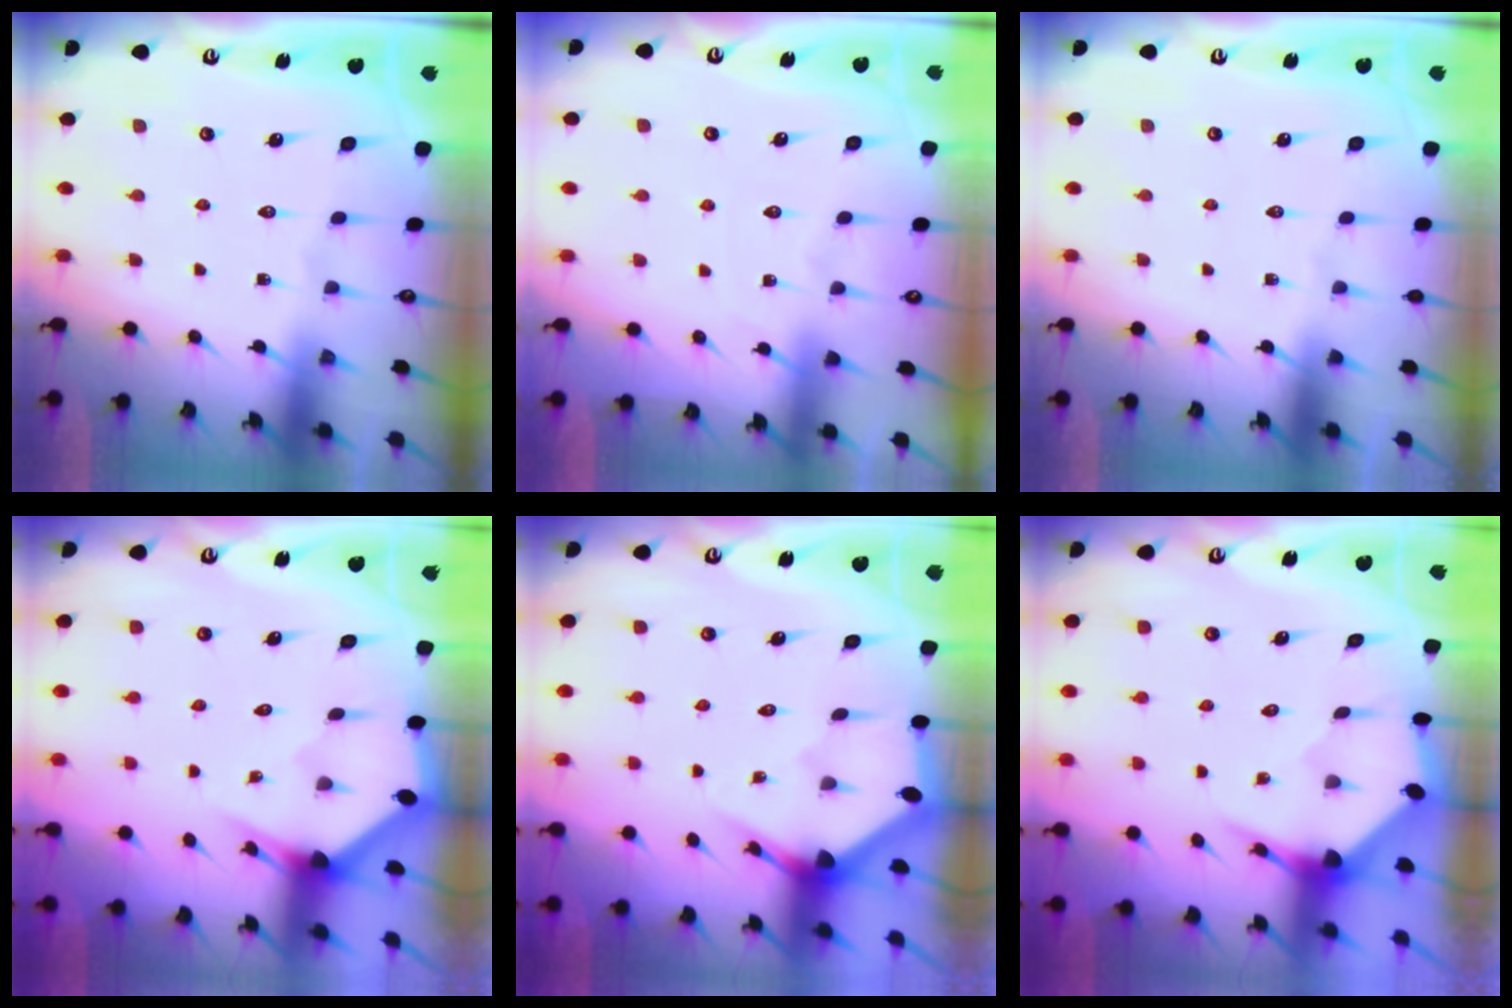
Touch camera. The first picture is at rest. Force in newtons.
{"total": 3.0, "press": 2.9, "slide": 0.4}
{"total": 0.0}
{"total": 2.2, "press": 2.2, "slide": 0.1}
{"total": 3.1, "press": 3.1, "slide": 0.2}
{"total": 3.7, "press": 3.7, "slide": 0.4}